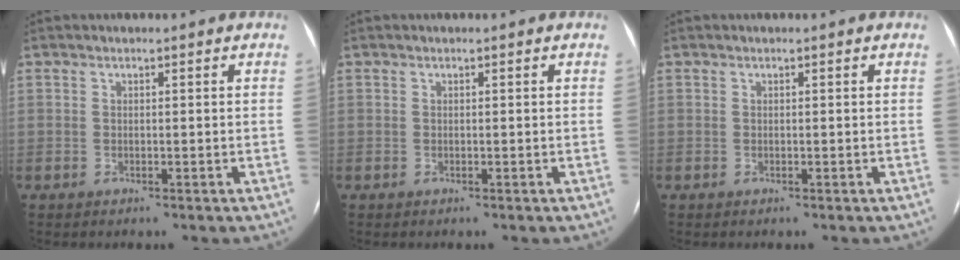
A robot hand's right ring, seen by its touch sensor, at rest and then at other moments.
{"total": 0.0}
{"total": 0.0}